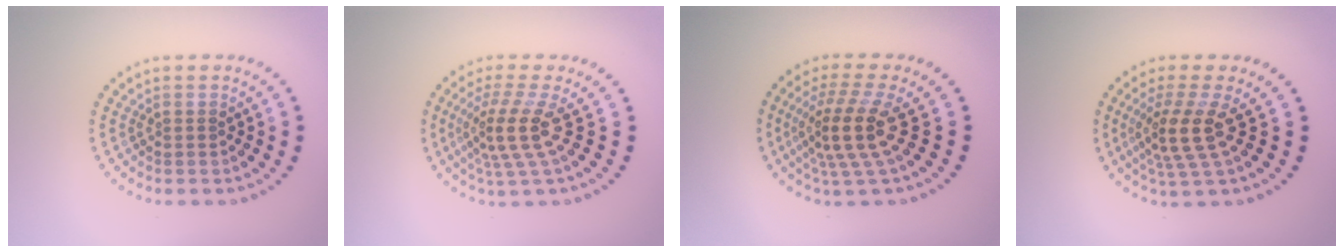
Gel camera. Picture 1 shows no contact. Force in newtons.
{"total": 4.0, "press": 2.8, "slide": 2.9}
{"total": 4.8, "press": 3.6, "slide": 3.2}
{"total": 4.0, "press": 3.0, "slide": 2.7}